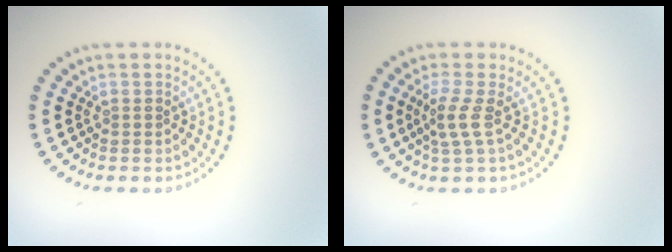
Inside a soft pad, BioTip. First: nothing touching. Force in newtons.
{"total": 2.1, "press": 1.5, "slide": 1.5}